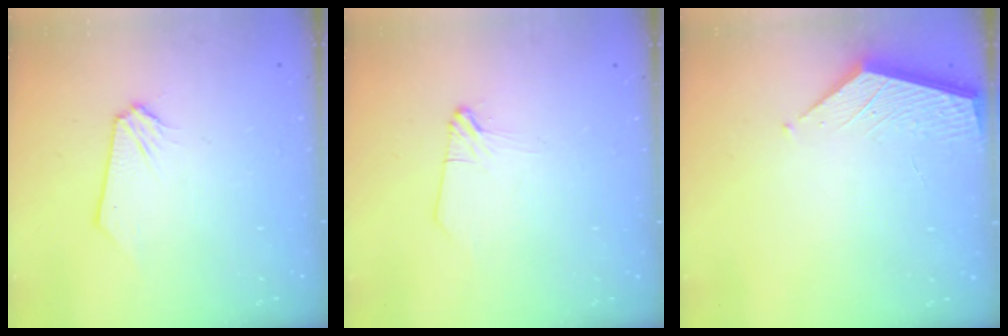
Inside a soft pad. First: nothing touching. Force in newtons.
{"total": 2.0, "press": 2.0, "slide": 0.4}
{"total": 1.9, "press": 1.9, "slide": 0.2}